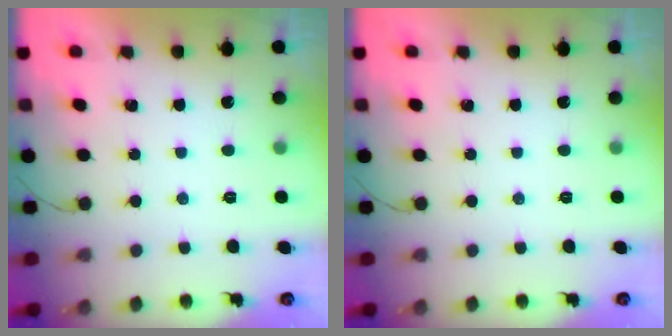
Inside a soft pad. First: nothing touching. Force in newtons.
{"total": 0.0}